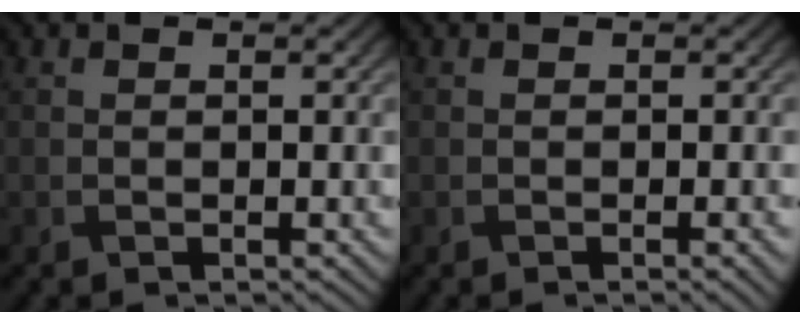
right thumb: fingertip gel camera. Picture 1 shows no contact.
{"total": 1.2, "force": [-0.3, 0.2, 1.1], "torque": [-0.014, -0.001, -0.007]}